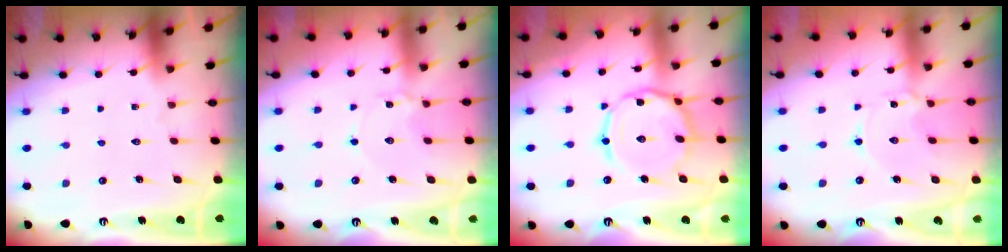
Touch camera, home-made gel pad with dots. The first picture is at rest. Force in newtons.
{"total": 2.9, "press": 2.9, "slide": 0.4}
{"total": 11.4, "press": 11.4, "slide": 0.7}
{"total": 1.7, "press": 1.7, "slide": 0.3}